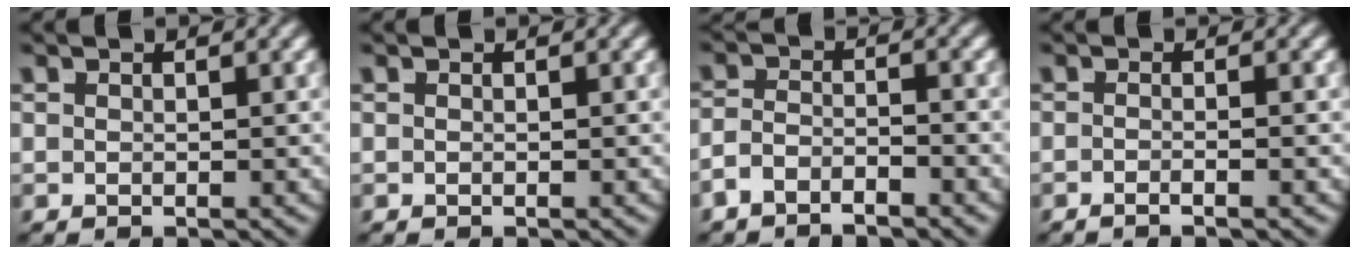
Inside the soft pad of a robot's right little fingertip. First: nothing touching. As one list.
[{"total": 0.0}, {"total": 2.8, "force": [-2.4, 1.1, 1.0], "torque": [-0.018, -0.013, -0.040]}, {"total": 1.7, "force": [-1.3, -0.7, 0.9], "torque": [-0.016, -0.002, -0.024]}]